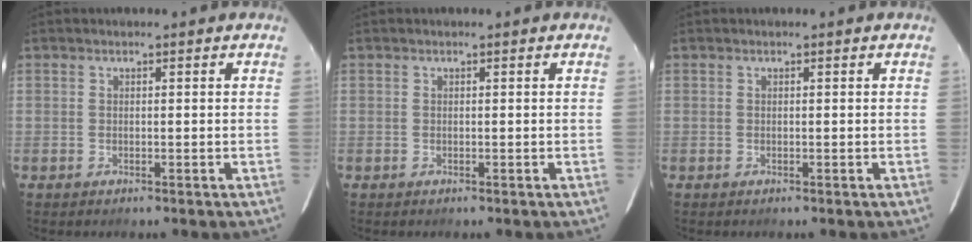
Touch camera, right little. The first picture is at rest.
{"total": 0.0}
{"total": 0.0}